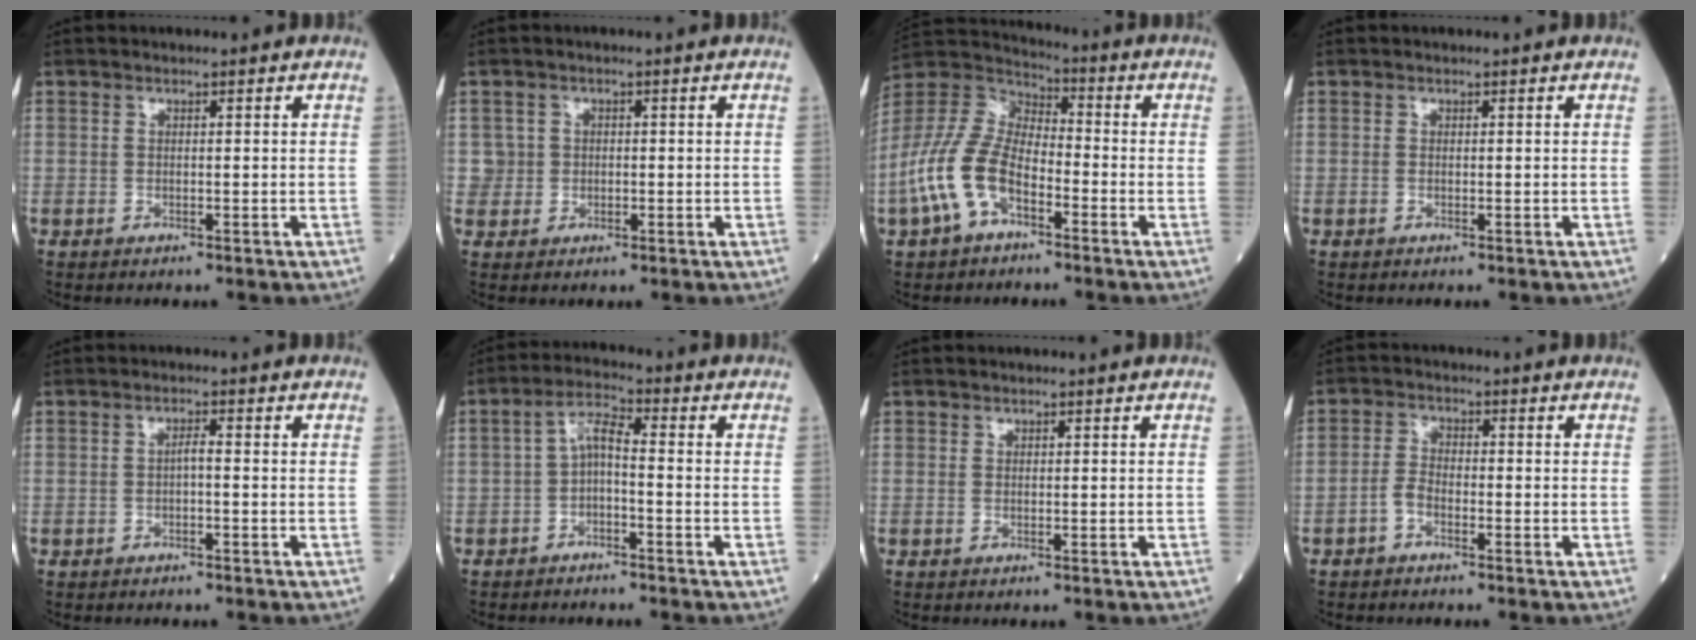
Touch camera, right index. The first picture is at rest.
{"total": 2.1, "force": [0.1, 2.1, -0.2], "torque": [0.010, 0.007, 0.003]}
{"total": 11.8, "force": [-4.9, 5.9, 9.0], "torque": [-0.219, 0.012, -0.101]}
{"total": 0.0}
{"total": 1.2, "force": [-0.3, 0.1, 1.1], "torque": [-0.019, 0.003, -0.006]}
{"total": 4.1, "force": [-0.9, 1.2, 3.8], "torque": [-0.071, 0.015, -0.020]}
{"total": 0.0}
{"total": 2.4, "force": [-1.4, 1.1, 1.5], "torque": [-0.031, 0.004, -0.030]}